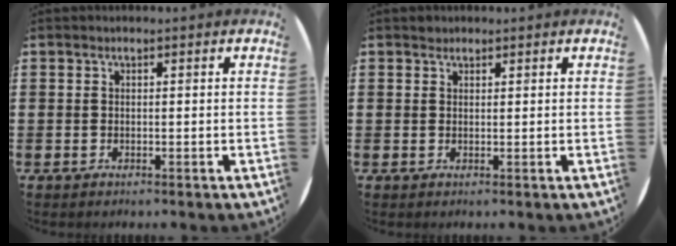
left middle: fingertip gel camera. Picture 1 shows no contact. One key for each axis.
{"total": 0.7, "fx": 0.7, "fy": 0.3, "fz": -0.1, "tx": 0.001, "ty": 0.004, "tz": 0.013}